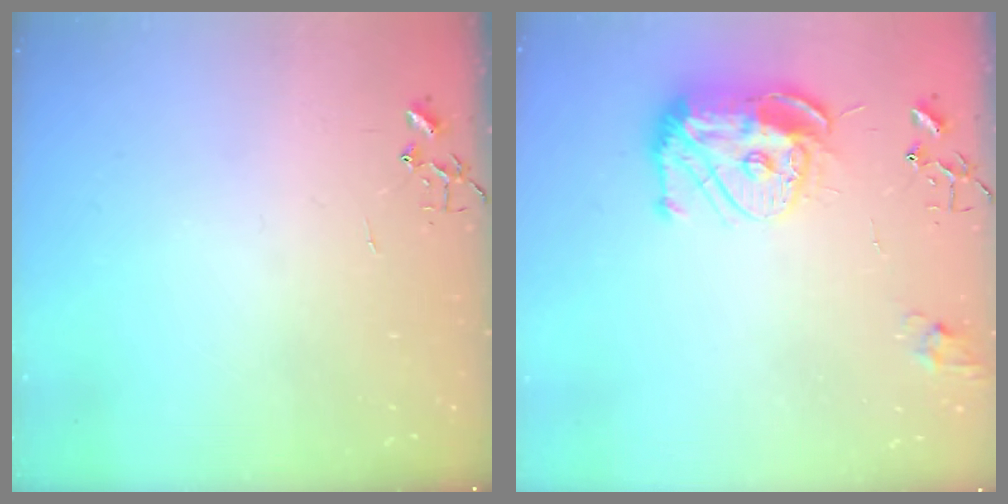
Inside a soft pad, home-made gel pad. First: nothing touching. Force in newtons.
{"total": 13.5, "press": 13.4, "slide": 1.2}